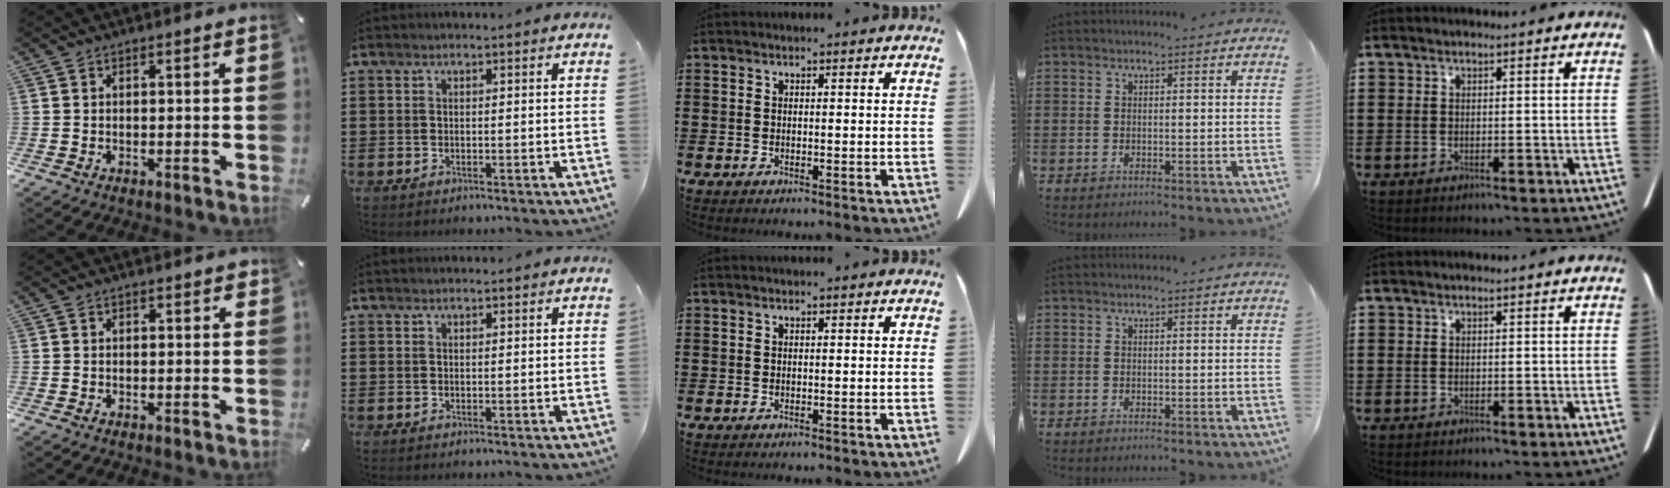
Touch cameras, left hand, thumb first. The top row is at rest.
{"thumb": {"total": 1.0, "force": [0.4, 0.8, 0.4], "torque": [0.000, 0.002, 0.004]}}